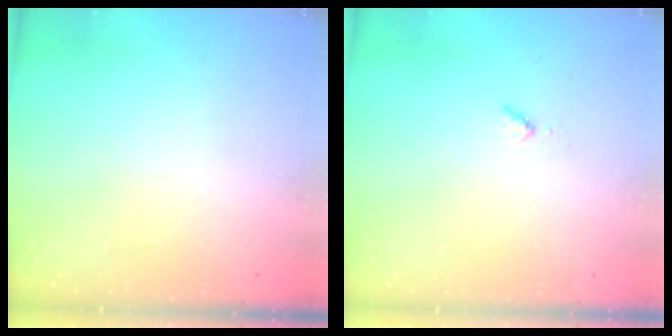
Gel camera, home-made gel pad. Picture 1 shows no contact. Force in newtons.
{"total": 2.8, "press": 2.8, "slide": 0.4}